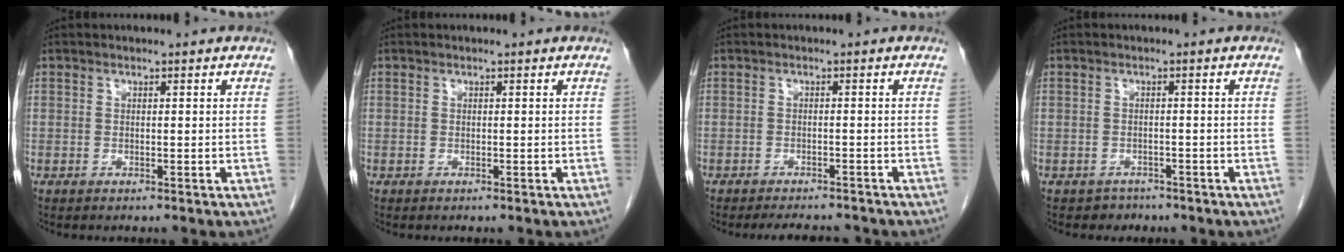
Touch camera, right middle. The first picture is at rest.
{"total": 0.0}
{"total": 5.6, "force": [-5.2, 1.3, 1.5], "torque": [-0.017, -0.006, -0.067]}
{"total": 2.4, "force": [-1.7, 1.6, -0.3], "torque": [-0.008, 0.008, -0.025]}